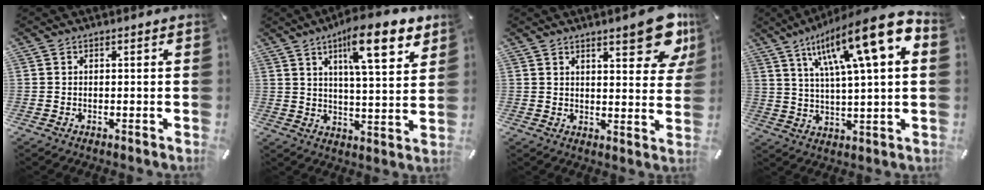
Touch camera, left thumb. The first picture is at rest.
{"total": 15.2, "force": [8.6, 4.7, 11.6], "torque": [-0.166, -0.038, 0.133]}
{"total": 12.6, "force": [7.6, 4.6, 9.0], "torque": [-0.104, -0.047, 0.122]}
{"total": 18.2, "force": [9.0, 3.5, 15.4], "torque": [-0.277, -0.038, 0.138]}